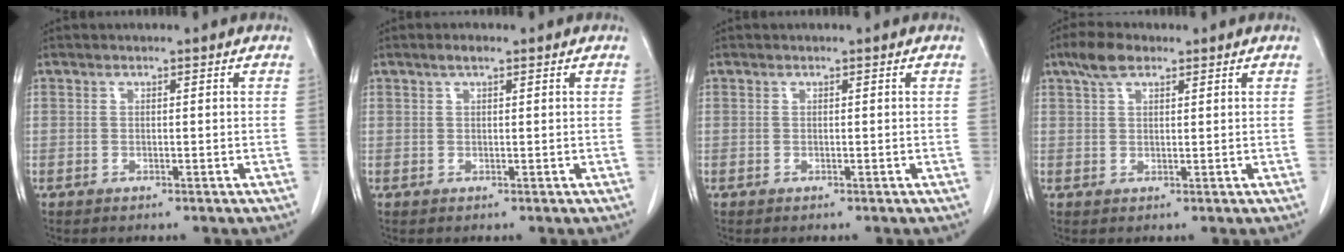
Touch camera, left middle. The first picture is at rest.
{"total": 1.5, "force": [1.0, 0.3, 1.1], "torque": [-0.027, 0.007, 0.017]}
{"total": 0.0}
{"total": 4.2, "force": [2.8, 1.7, 2.6], "torque": [-0.059, 0.014, 0.053]}